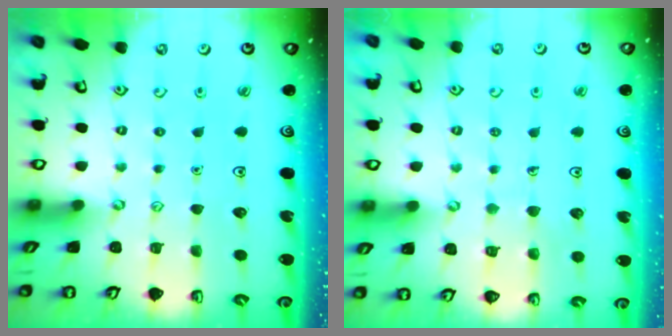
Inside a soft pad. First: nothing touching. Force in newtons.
{"total": 4.7, "press": 4.7, "slide": 0.3}